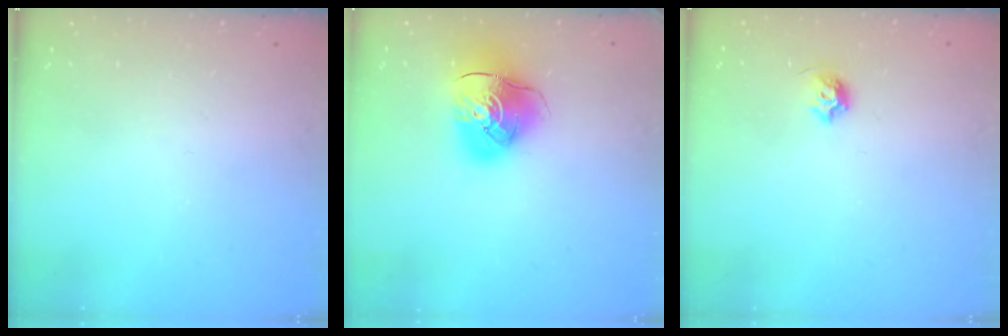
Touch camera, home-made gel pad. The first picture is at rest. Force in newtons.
{"total": 11.3, "press": 11.1, "slide": 1.7}
{"total": 4.9, "press": 4.8, "slide": 0.9}